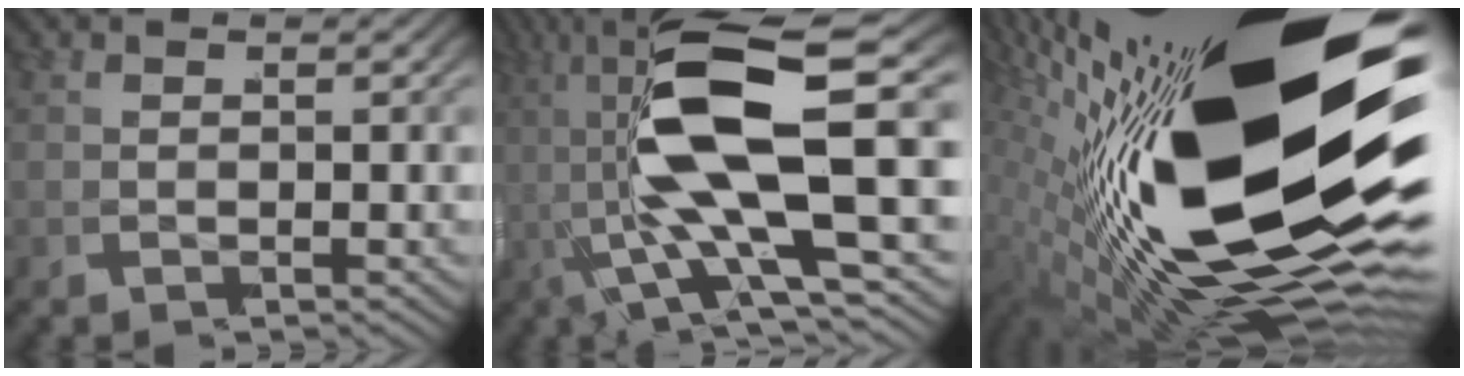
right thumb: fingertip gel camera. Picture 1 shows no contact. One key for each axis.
{"total": 15.1, "fx": 0.9, "fy": 6.5, "fz": 13.5, "tx": -0.274, "ty": -0.016, "tz": 0.021}
{"total": 25.8, "fx": -0.8, "fy": 11.5, "fz": 23.1, "tx": -0.388, "ty": -0.034, "tz": 0.024}